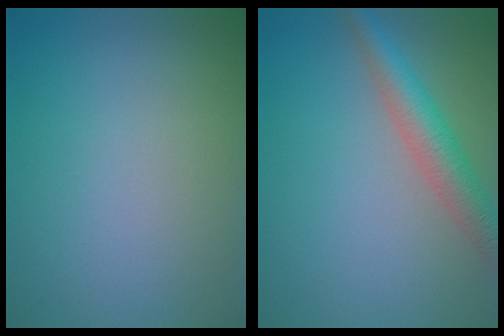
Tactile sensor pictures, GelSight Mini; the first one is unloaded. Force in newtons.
{"total": 4.3, "press": 4.3, "slide": 0.2}